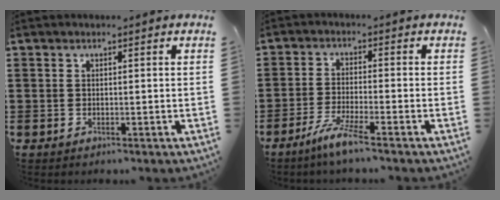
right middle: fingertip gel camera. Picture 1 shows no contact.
{"total": 5.0, "force": [-3.7, -0.1, 3.4], "torque": [-0.084, -0.016, -0.070]}